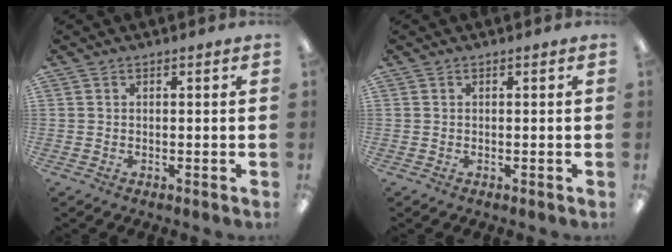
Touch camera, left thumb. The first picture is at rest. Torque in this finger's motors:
{"motor_torque": [0.00, 0.00, 0.00, 0.00, 0.00]}